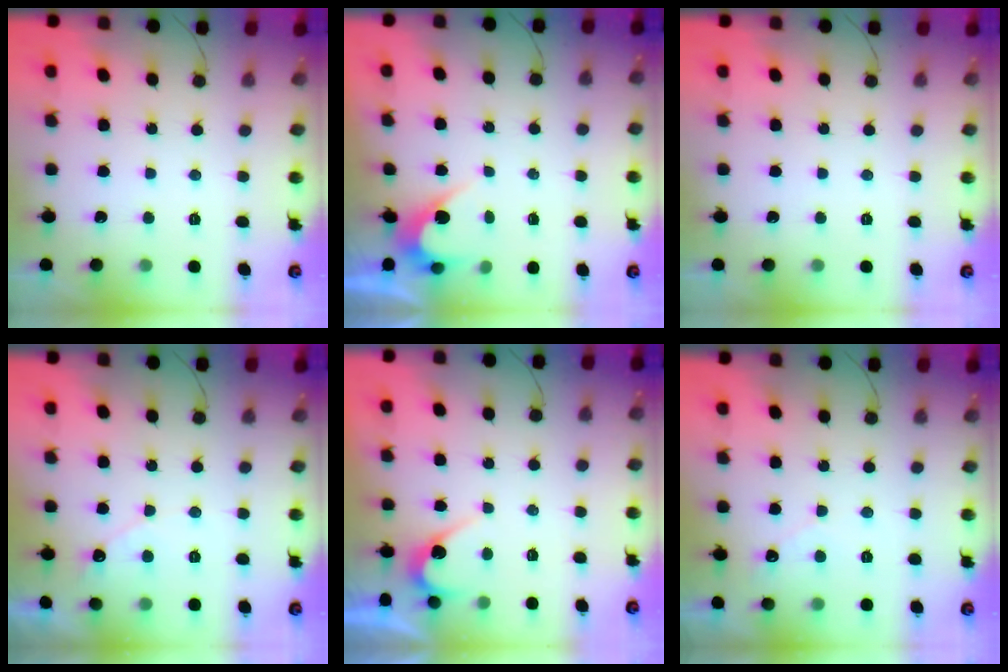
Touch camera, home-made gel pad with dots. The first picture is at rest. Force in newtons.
{"total": 2.4, "press": 2.4, "slide": 0.1}
{"total": 0.0}
{"total": 4.8, "press": 4.8, "slide": 0.3}
{"total": 5.6, "press": 5.6, "slide": 0.4}
{"total": 2.3, "press": 2.3, "slide": 0.1}